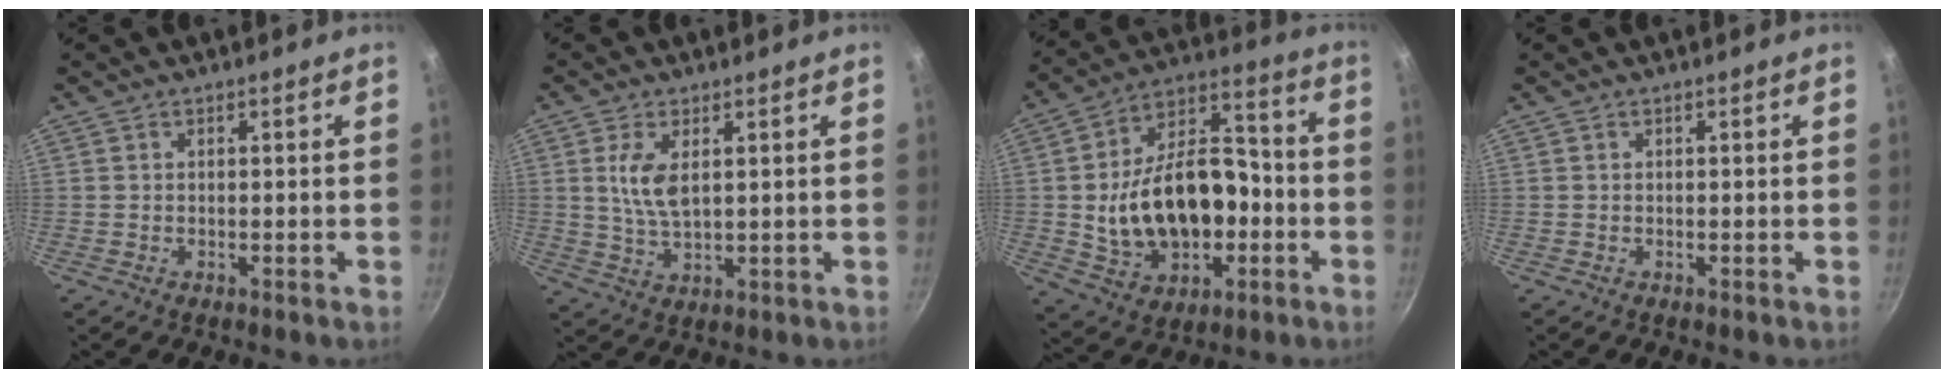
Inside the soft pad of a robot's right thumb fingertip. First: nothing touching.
{"total": 6.6, "force": [1.7, 3.1, 5.5], "torque": [-0.105, -0.011, 0.035]}
{"total": 21.7, "force": [-3.1, 14.2, 16.1], "torque": [-0.247, 0.055, -0.038]}
{"total": 0.0}